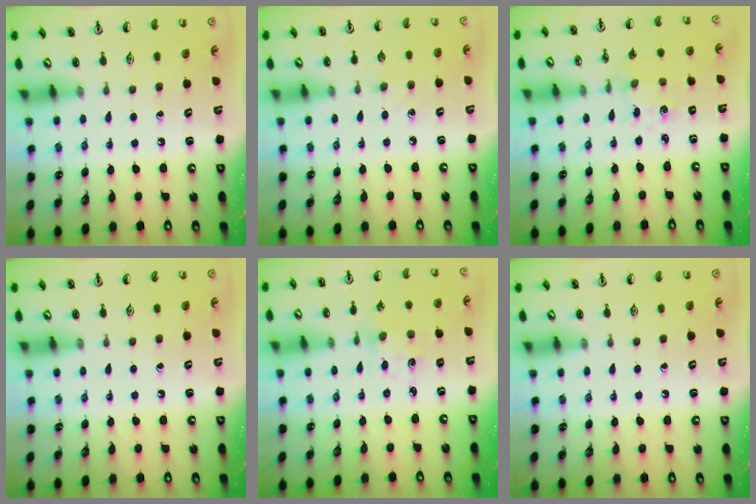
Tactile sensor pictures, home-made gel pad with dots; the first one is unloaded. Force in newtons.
{"total": 3.6, "press": 3.6, "slide": 0.5}
{"total": 1.0, "press": 1.0, "slide": 0.2}
{"total": 0.0}
{"total": 1.0, "press": 1.0, "slide": 0.2}
{"total": 0.0}